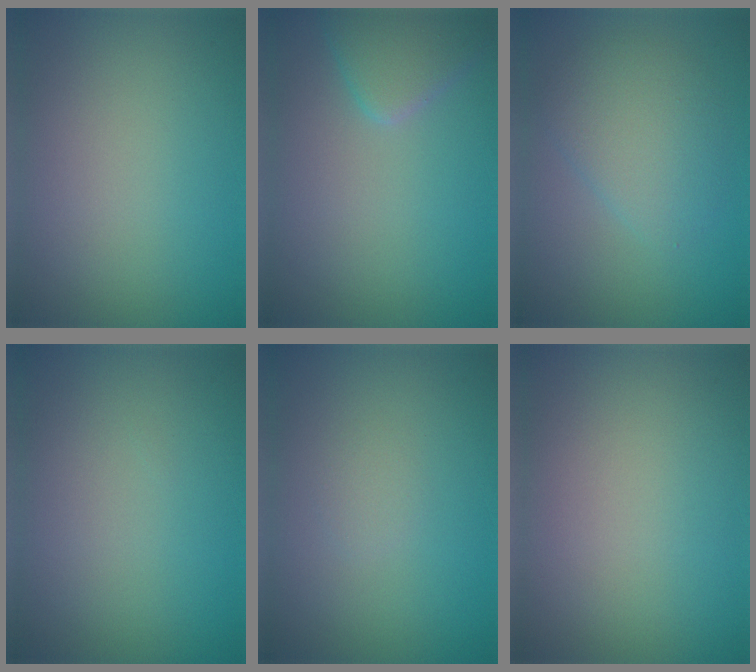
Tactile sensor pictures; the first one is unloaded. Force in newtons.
{"total": 2.5, "press": 2.5, "slide": 0.2}
{"total": 3.7, "press": 3.7, "slide": 0.1}
{"total": 0.0}
{"total": 0.7, "press": 0.7, "slide": 0.0}
{"total": 0.0}